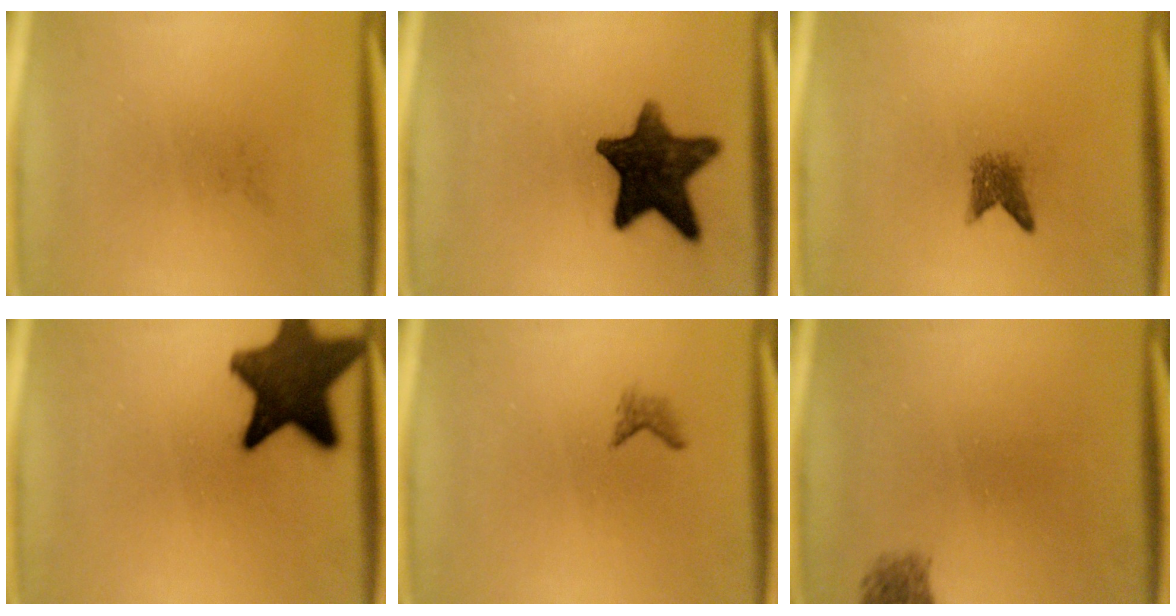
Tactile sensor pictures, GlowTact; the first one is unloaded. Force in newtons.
{"total": 13.6}
{"total": 2.3}
{"total": 13.7}
{"total": 1.0}
{"total": 1.8}